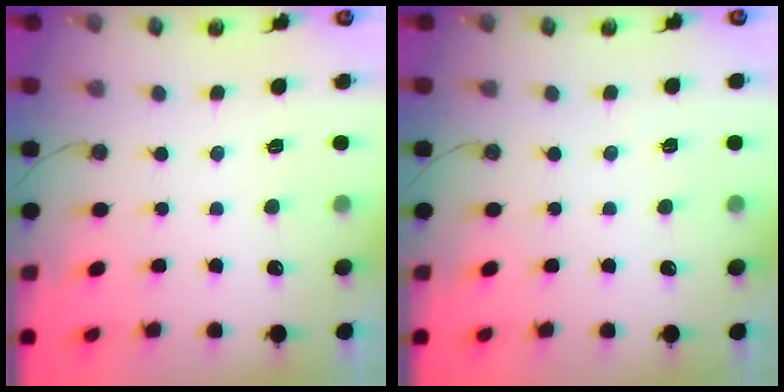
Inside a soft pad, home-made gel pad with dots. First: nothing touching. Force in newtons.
{"total": 1.9, "press": 1.7, "slide": 1.0}